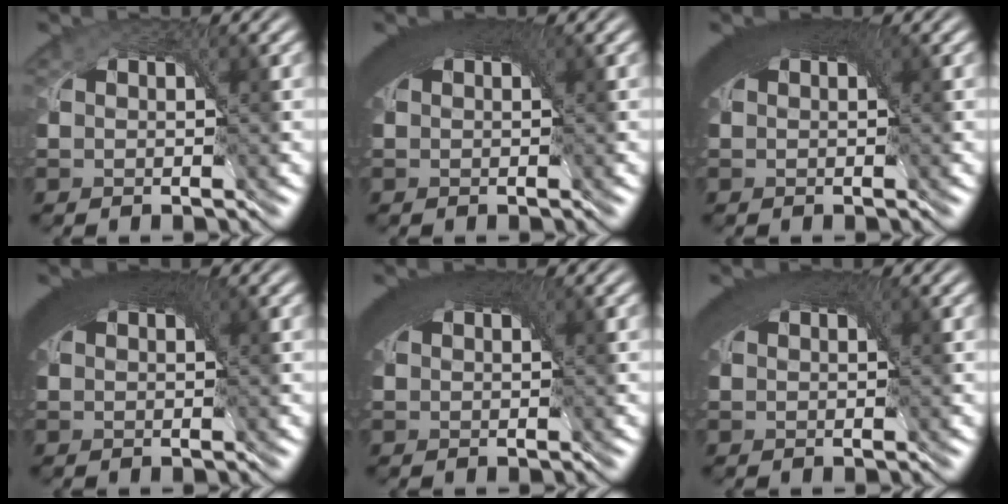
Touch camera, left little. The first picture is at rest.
{"total": 7.4, "force": [2.9, 3.5, 5.8], "torque": [-0.088, 0.018, 0.032]}
{"total": 8.3, "force": [3.1, 3.9, 6.5], "torque": [-0.100, 0.021, 0.033]}
{"total": 8.6, "force": [3.2, 4.1, 6.9], "torque": [-0.105, 0.021, 0.034]}
{"total": 7.6, "force": [3.1, 3.6, 5.9], "torque": [-0.091, 0.020, 0.034]}
{"total": 6.8, "force": [3.0, 3.2, 5.1], "torque": [-0.083, 0.018, 0.034]}